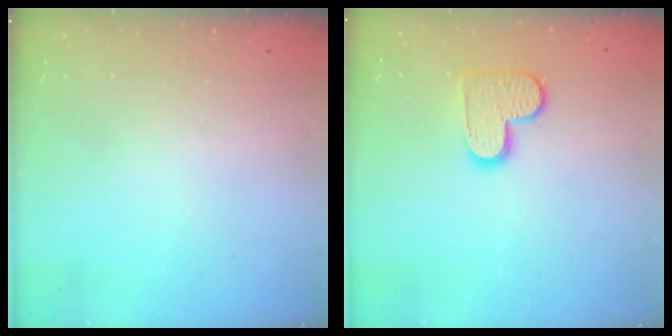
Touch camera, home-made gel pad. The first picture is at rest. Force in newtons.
{"total": 10.5, "press": 10.5, "slide": 0.5}